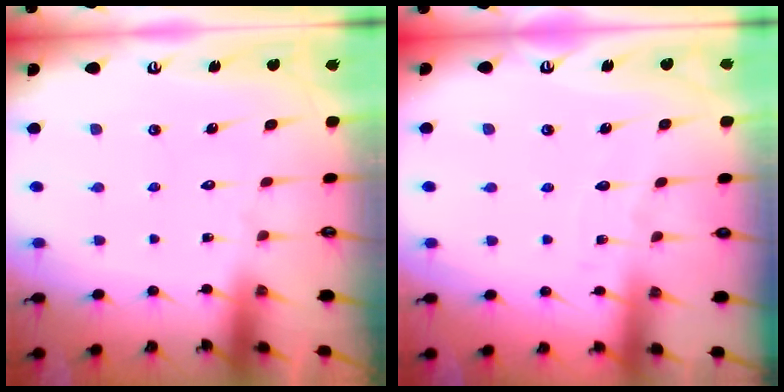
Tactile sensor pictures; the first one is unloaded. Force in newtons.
{"total": 2.3, "press": 2.3, "slide": 0.3}